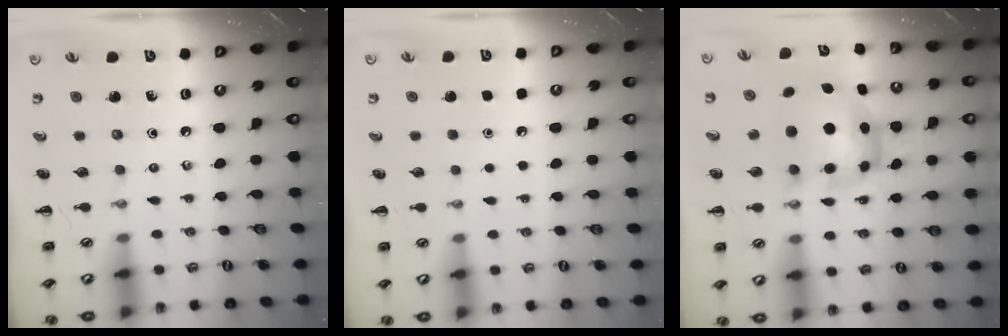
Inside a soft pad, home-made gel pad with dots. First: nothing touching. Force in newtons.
{"total": 1.7, "press": 1.7, "slide": 0.1}
{"total": 6.1, "press": 5.9, "slide": 1.3}